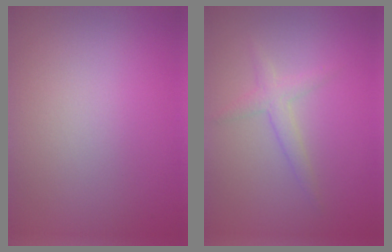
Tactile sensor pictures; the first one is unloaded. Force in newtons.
{"total": 1.8, "press": 1.8, "slide": 0.0}